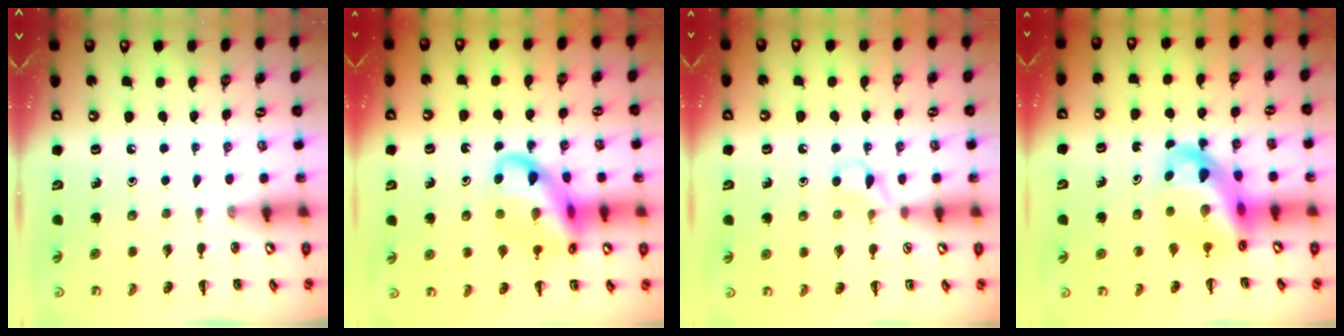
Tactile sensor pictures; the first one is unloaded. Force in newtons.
{"total": 15.5, "press": 15.4, "slide": 2.1}
{"total": 4.3, "press": 4.0, "slide": 1.5}
{"total": 10.9, "press": 10.6, "slide": 2.8}